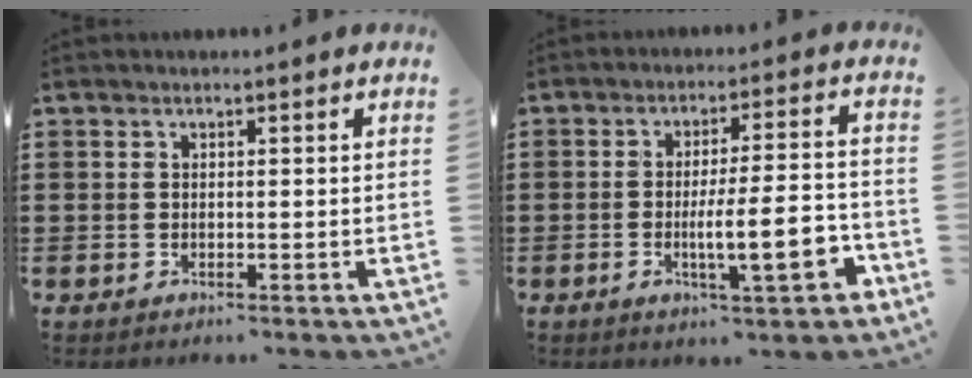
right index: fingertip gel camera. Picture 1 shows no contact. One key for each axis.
{"total": 10.8, "fx": -3.3, "fy": 2.3, "fz": 10.0, "tx": -0.144, "ty": -0.006, "tz": -0.055}